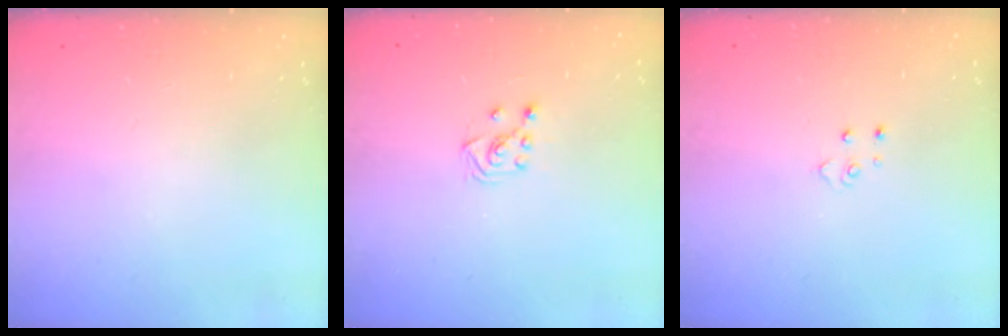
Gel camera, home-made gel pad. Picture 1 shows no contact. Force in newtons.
{"total": 4.4, "press": 4.4, "slide": 0.5}
{"total": 3.3, "press": 3.3, "slide": 0.4}